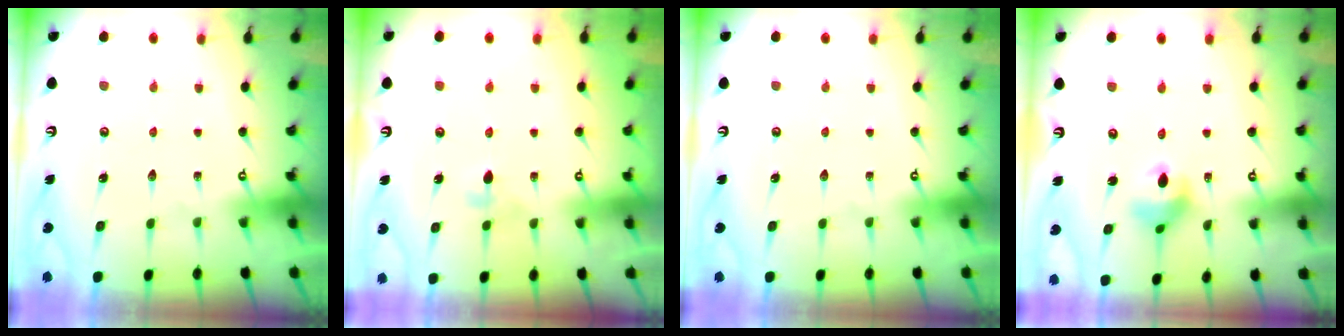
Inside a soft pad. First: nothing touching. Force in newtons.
{"total": 3.1, "press": 2.9, "slide": 0.9}
{"total": 0.0}
{"total": 7.3, "press": 7.3, "slide": 0.5}